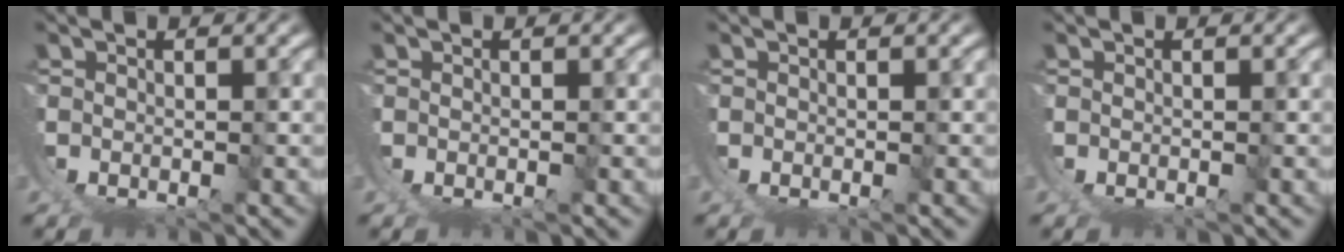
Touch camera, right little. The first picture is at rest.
{"total": 0.0}
{"total": 0.0}
{"total": 0.0}